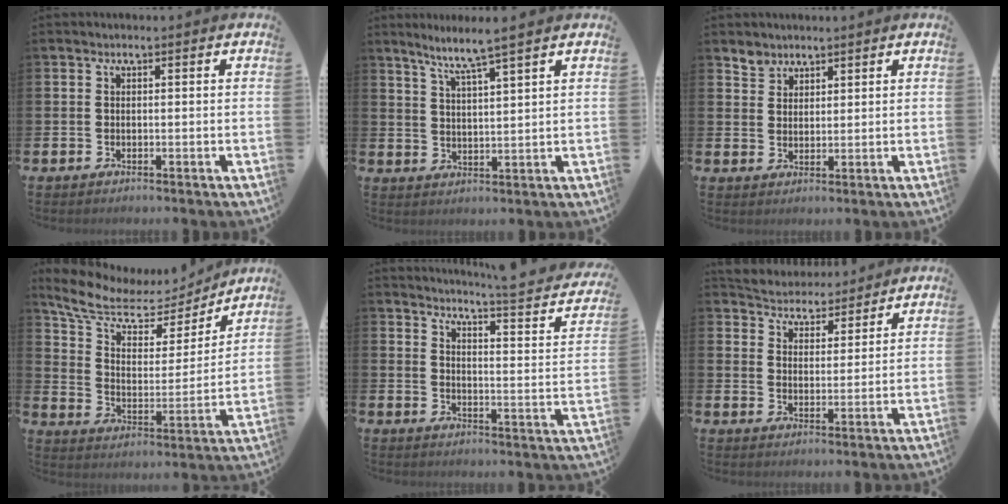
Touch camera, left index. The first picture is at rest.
{"total": 5.2, "force": [4.6, -0.9, 2.2], "torque": [-0.064, -0.023, 0.079]}
{"total": 2.8, "force": [2.6, 1.1, -0.3], "torque": [-0.001, -0.006, 0.049]}
{"total": 8.3, "force": [6.8, 3.6, 3.2], "torque": [-0.105, -0.043, 0.115]}
{"total": 3.8, "force": [3.5, -0.4, 1.4], "torque": [-0.025, -0.044, 0.045]}
{"total": 4.9, "force": [4.8, 1.2, -0.4], "torque": [-0.022, -0.030, 0.085]}